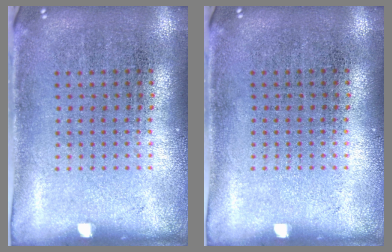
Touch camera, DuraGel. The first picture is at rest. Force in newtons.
{"total": 0.0}